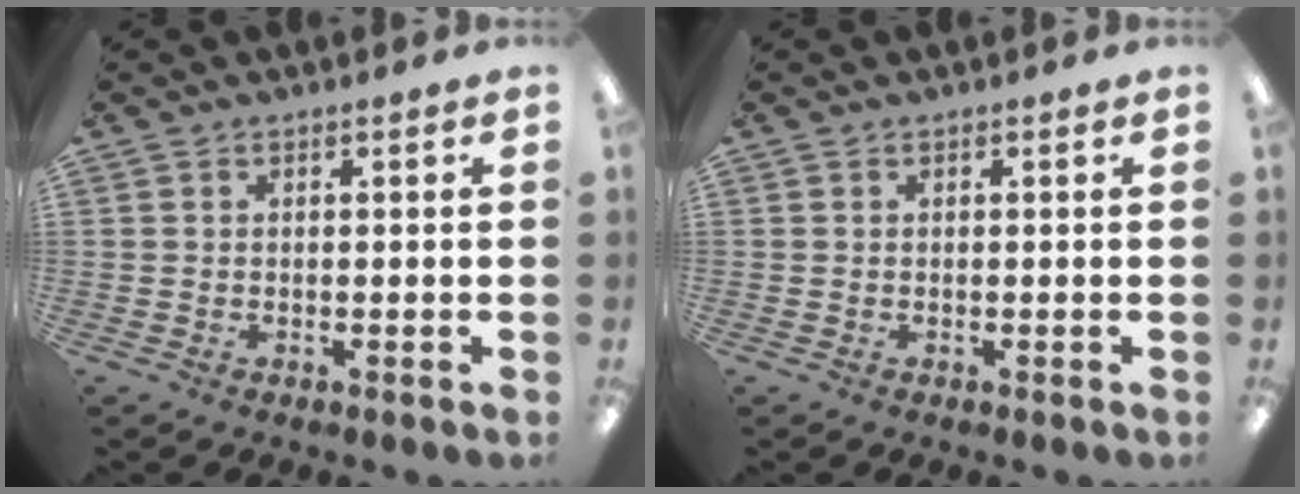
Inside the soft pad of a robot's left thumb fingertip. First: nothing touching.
{"total": 0.0}